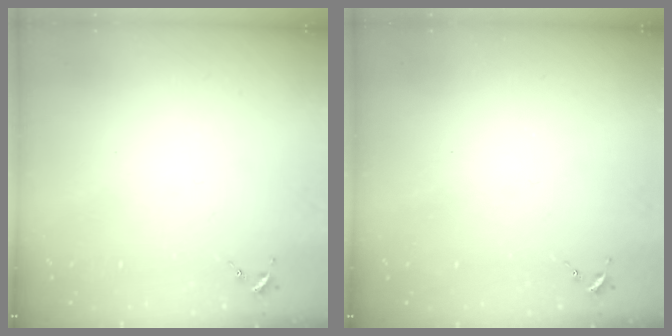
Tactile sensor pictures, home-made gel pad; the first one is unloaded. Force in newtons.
{"total": 0.7, "press": 0.7, "slide": 0.1}